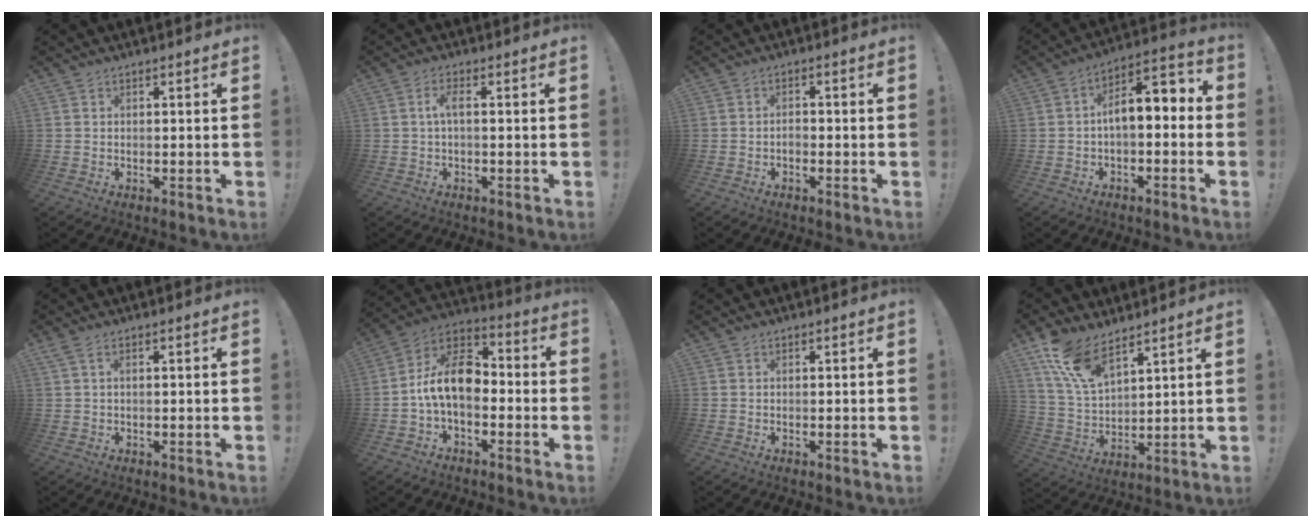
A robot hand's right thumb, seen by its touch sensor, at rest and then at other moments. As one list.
[{"total": 3.7, "force": [0.0, 0.9, 3.6], "torque": [-0.076, 0.003, -0.005]}, {"total": 1.4, "force": [-0.9, 0.8, 0.7], "torque": [-0.011, 0.003, -0.017]}, {"total": 7.7, "force": [-0.1, 3.7, 6.8], "torque": [-0.104, 0.000, 0.000]}, {"total": 1.6, "force": [0.5, 0.3, 1.5], "torque": [-0.030, 0.001, 0.009]}, {"total": 13.5, "force": [-1.0, 8.5, 10.4], "torque": [-0.194, 0.013, -0.013]}, {"total": 0.0}, {"total": 12.8, "force": [9.4, 5.5, 6.8], "torque": [-0.138, -0.050, 0.180]}]